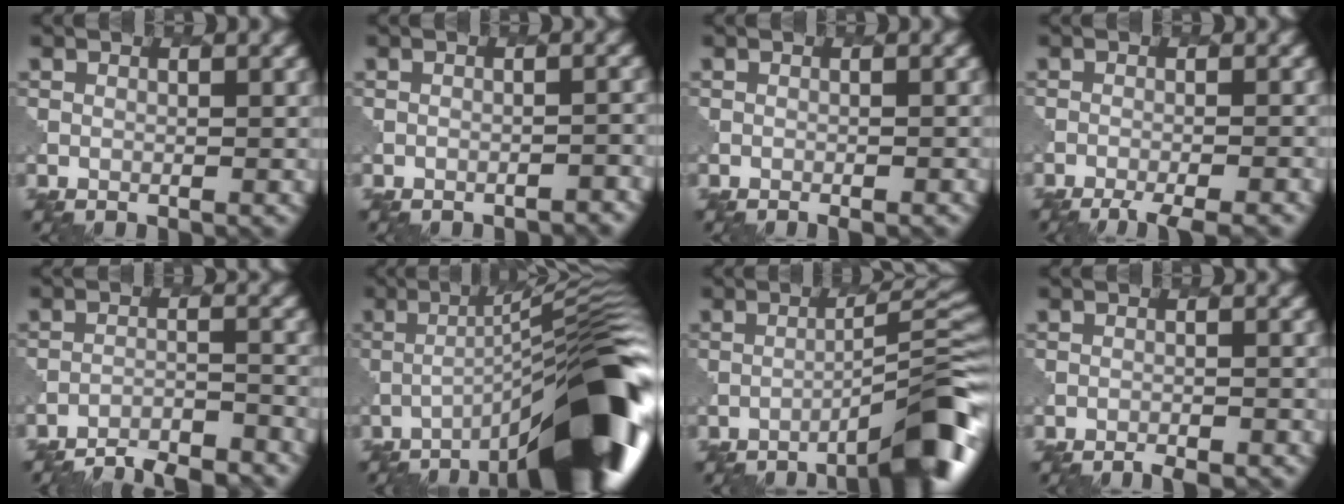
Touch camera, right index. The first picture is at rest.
{"total": 3.0, "force": [-2.8, 0.6, 0.9], "torque": [-0.001, 0.018, -0.030]}
{"total": 1.1, "force": [-0.9, 0.2, 0.6], "torque": [0.000, -0.001, -0.011]}
{"total": 4.7, "force": [-3.8, 0.8, 2.6], "torque": [-0.033, -0.010, -0.060]}
{"total": 7.5, "force": [-7.1, 1.4, 1.9], "torque": [-0.027, -0.009, -0.102]}
{"total": 15.4, "force": [-7.7, 3.2, 12.9], "torque": [-0.168, 0.021, -0.117]}
{"total": 8.3, "force": [-5.1, 1.1, 6.4], "torque": [-0.073, 0.025, -0.076]}
{"total": 2.5, "force": [-2.3, 0.4, 0.8], "torque": [-0.004, 0.002, -0.032]}